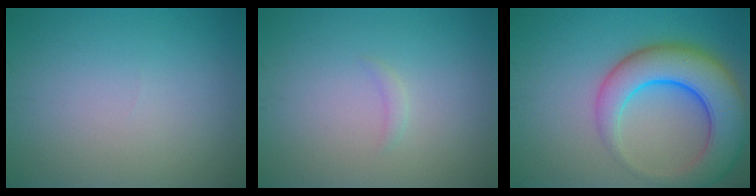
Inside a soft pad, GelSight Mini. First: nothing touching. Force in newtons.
{"total": 0.7, "press": 0.7, "slide": 0.1}
{"total": 9.1, "press": 9.1, "slide": 0.6}